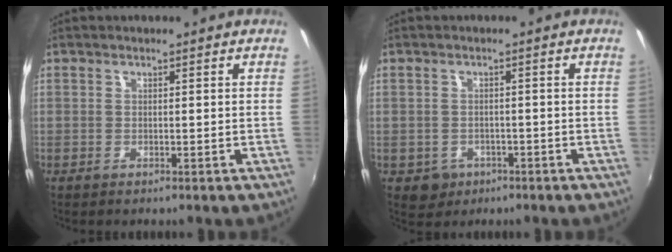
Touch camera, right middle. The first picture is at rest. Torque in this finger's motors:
{"motor_torque": [0.11, -0.32, -0.02, 0.00]}